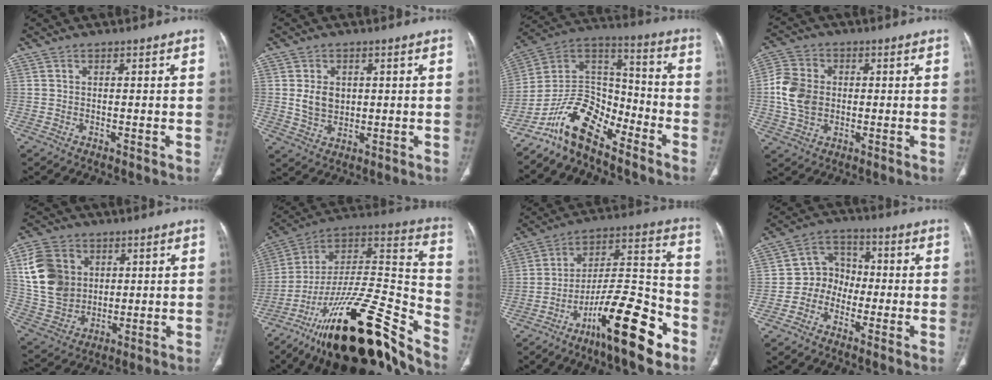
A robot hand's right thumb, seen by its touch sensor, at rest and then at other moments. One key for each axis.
{"total": 5.4, "fx": 0.8, "fy": 4.1, "fz": 3.3, "tx": -0.041, "ty": -0.008, "tz": 0.024}
{"total": 13.2, "fx": -9.9, "fy": 5.9, "fz": 6.3, "tx": -0.097, "ty": 0.098, "tz": -0.192}
{"total": 9.4, "fx": -0.1, "fy": 7.4, "fz": 5.7, "tx": -0.103, "ty": 0.009, "tz": -0.005}
{"total": 14.5, "fx": 3.5, "fy": 11.8, "fz": 7.7, "tx": -0.126, "ty": -0.006, "tz": 0.076}
{"total": 31.2, "fx": -21.6, "fy": 8.1, "fz": 21.0, "tx": -0.278, "ty": 0.097, "tz": -0.360}
{"total": 19.9, "fx": -11.1, "fy": 4.8, "fz": 15.8, "tx": -0.258, "ty": 0.078, "tz": -0.181}
{"total": 6.8, "fx": -2.2, "fy": 5.9, "fz": 2.7, "tx": -0.010, "ty": 0.035, "tz": -0.055}